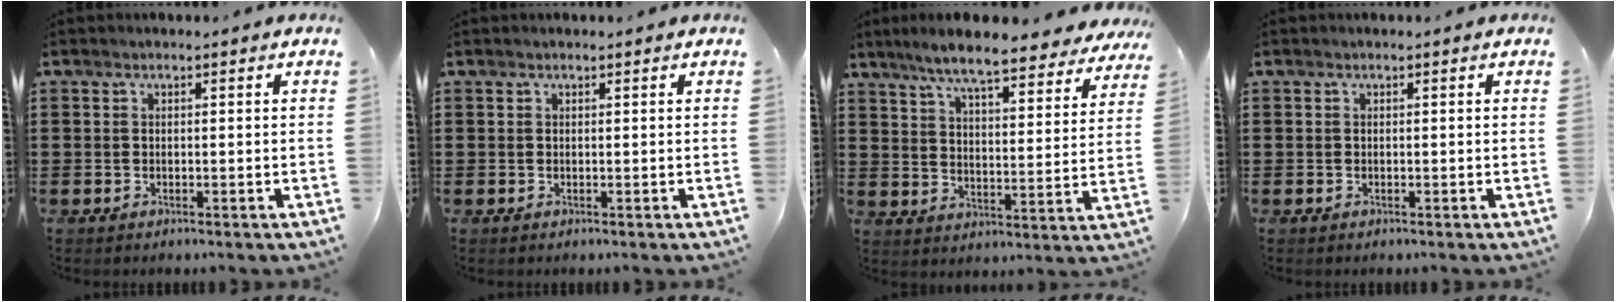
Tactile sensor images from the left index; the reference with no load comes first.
{"total": 0.0}
{"total": 7.9, "force": [7.0, 0.3, 3.6], "torque": [-0.096, -0.035, 0.121]}
{"total": 0.0}